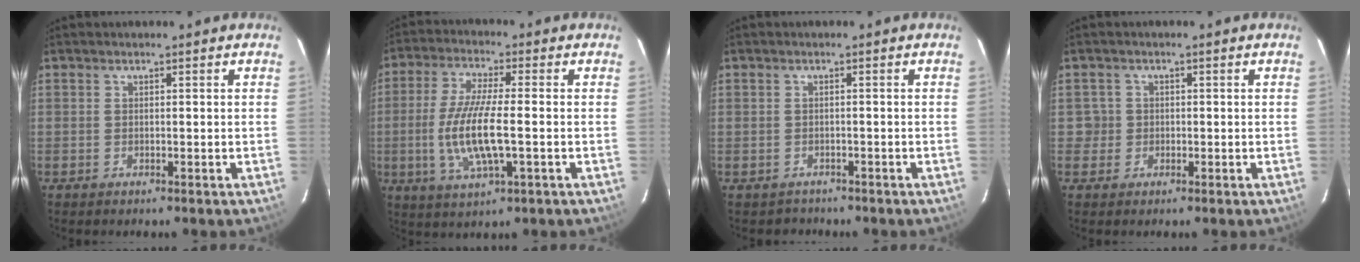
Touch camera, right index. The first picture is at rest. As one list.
[{"total": 12.0, "force": [-2.0, 2.8, 11.5], "torque": [-0.235, -0.008, -0.038]}, {"total": 2.6, "force": [-1.7, 2.0, 0.0], "torque": [-0.003, 0.010, -0.022]}, {"total": 2.7, "force": [-0.5, 2.7, 0.3], "torque": [0.004, 0.015, -0.005]}]